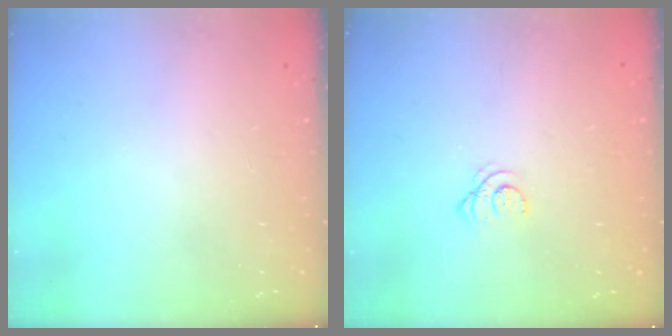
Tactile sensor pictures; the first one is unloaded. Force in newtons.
{"total": 2.0, "press": 2.0, "slide": 0.2}